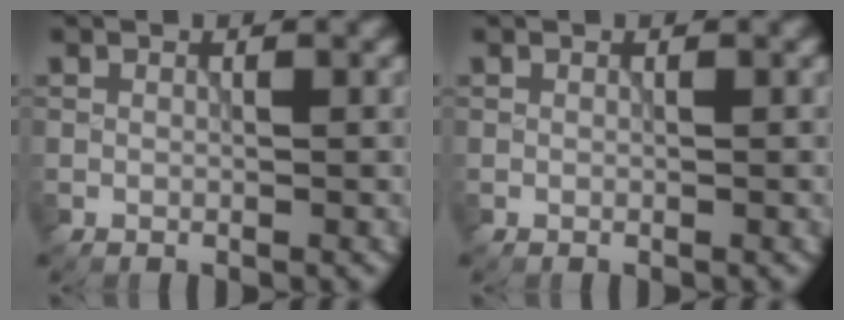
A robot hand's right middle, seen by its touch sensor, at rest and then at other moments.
{"total": 0.0}